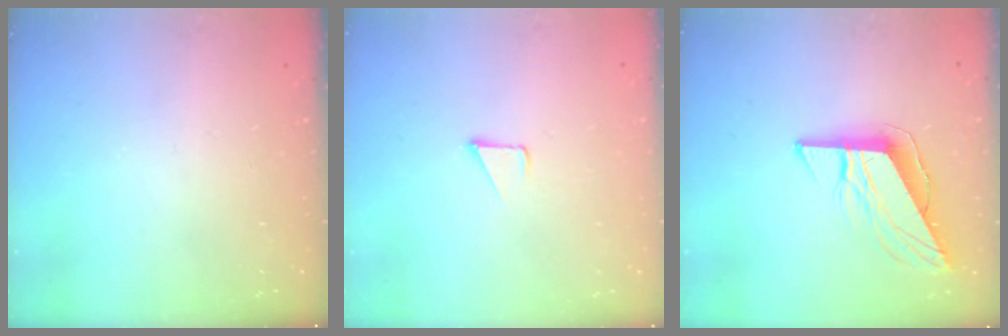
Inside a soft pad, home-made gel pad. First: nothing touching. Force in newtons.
{"total": 1.5, "press": 1.5, "slide": 0.1}
{"total": 9.9, "press": 9.9, "slide": 0.4}